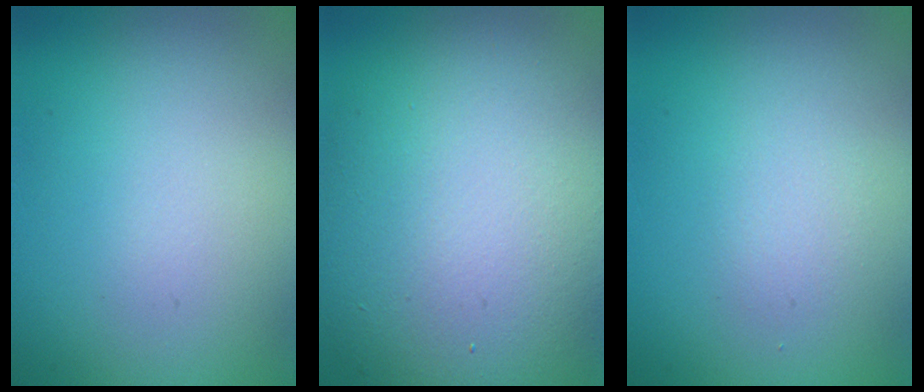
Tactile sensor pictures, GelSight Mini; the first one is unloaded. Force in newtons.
{"total": 12.9, "press": 12.9, "slide": 0.8}
{"total": 2.6, "press": 2.6, "slide": 0.3}